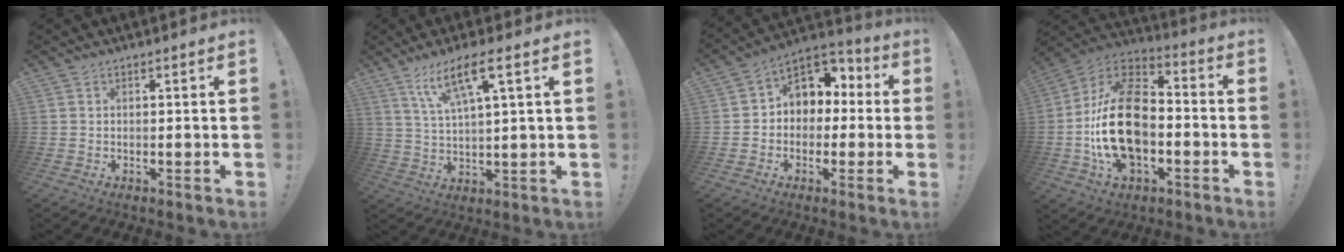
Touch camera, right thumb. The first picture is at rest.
{"total": 10.6, "force": [5.7, 1.8, 8.8], "torque": [-0.166, -0.014, 0.096]}
{"total": 8.4, "force": [1.7, 7.5, 3.4], "torque": [-0.049, -0.013, 0.040]}
{"total": 24.8, "force": [-3.5, 15.9, 18.8], "torque": [-0.337, 0.036, -0.047]}